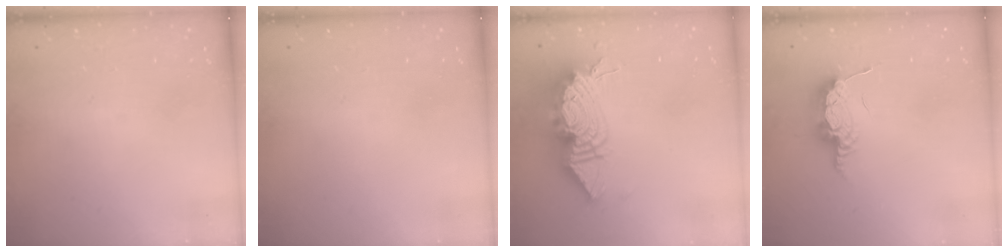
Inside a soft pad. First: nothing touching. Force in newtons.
{"total": 0.0}
{"total": 19.0, "press": 18.9, "slide": 1.8}
{"total": 8.3, "press": 8.3, "slide": 0.3}